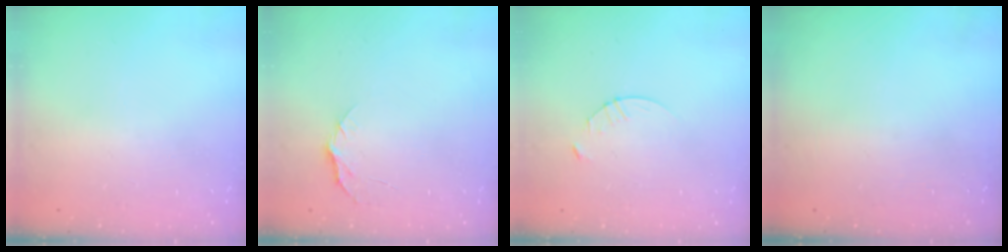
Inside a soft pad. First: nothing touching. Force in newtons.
{"total": 5.0, "press": 5.0, "slide": 0.6}
{"total": 3.4, "press": 3.4, "slide": 0.4}
{"total": 0.0}